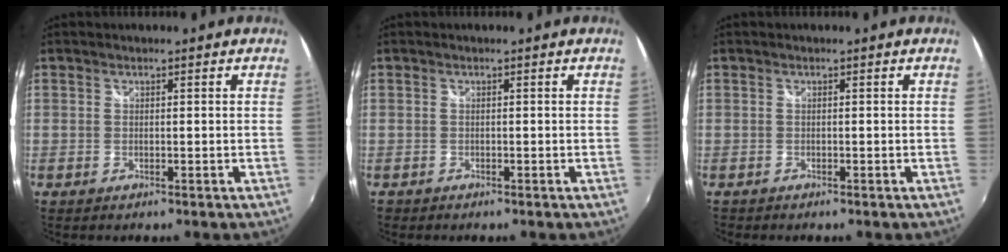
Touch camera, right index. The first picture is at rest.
{"total": 0.9, "force": [-0.6, 0.7, -0.1], "torque": [-0.002, 0.001, -0.012]}
{"total": 0.7, "force": [-0.6, 0.4, -0.1], "torque": [-0.002, -0.001, -0.012]}